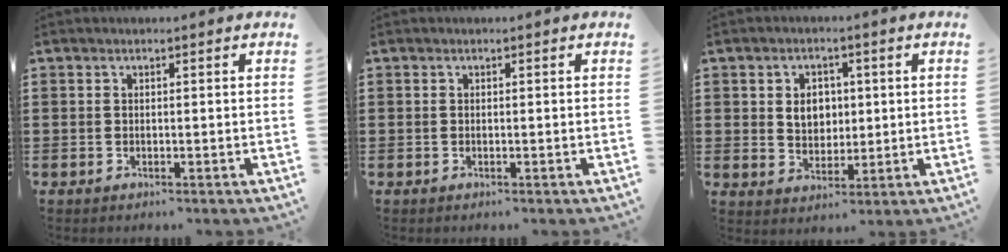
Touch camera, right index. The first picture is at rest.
{"total": 0.0}
{"total": 4.4, "force": [0.6, 3.6, 2.5], "torque": [-0.053, 0.009, 0.006]}